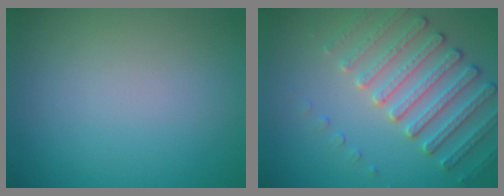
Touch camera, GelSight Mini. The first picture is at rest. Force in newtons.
{"total": 4.5, "press": 4.4, "slide": 0.8}